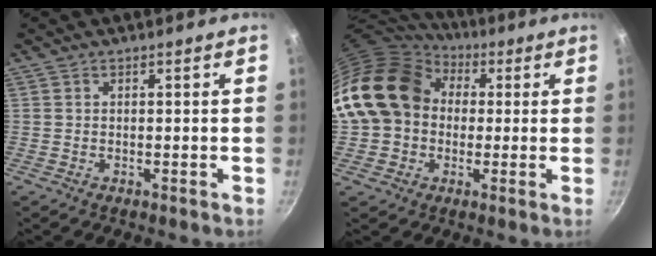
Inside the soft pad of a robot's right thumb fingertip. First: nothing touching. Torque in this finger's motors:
{"motor_torque": [0.21, 1.76, 0.21, -0.08, 0.21]}